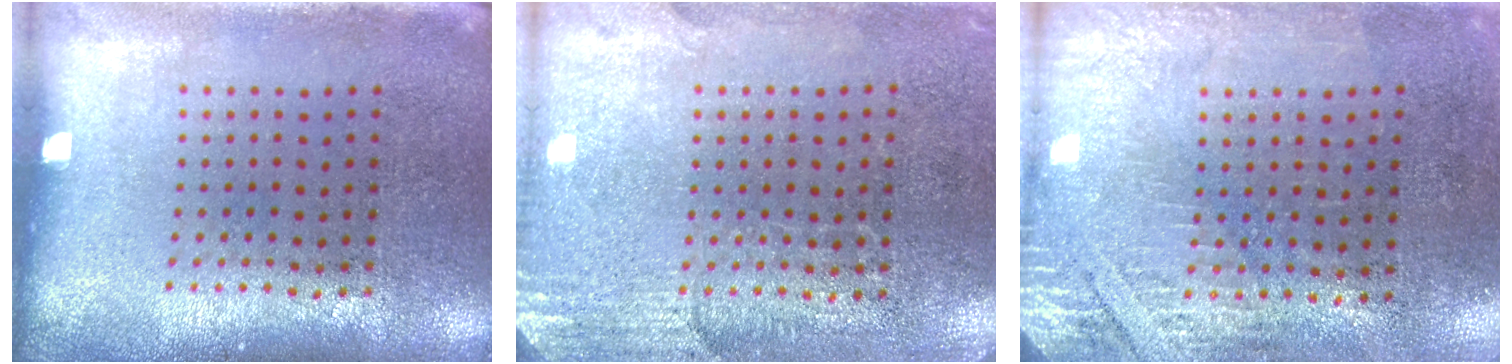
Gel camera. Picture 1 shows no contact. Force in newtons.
{"total": 2.7, "press": 2.4, "slide": 1.3}
{"total": 2.9, "press": 2.5, "slide": 1.5}